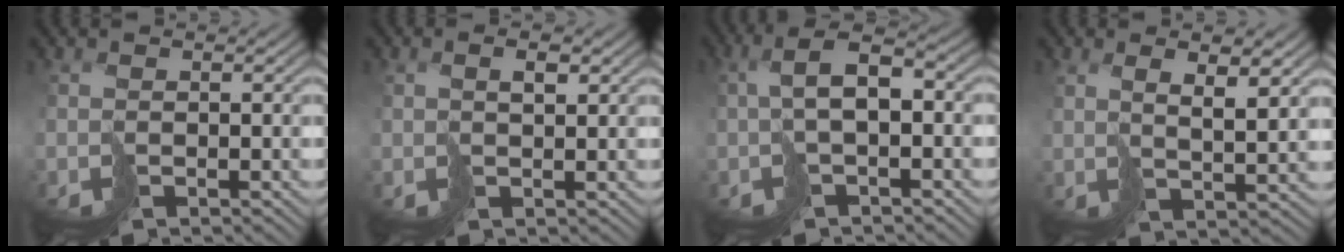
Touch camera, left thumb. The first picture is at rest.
{"total": 1.8, "force": [1.1, 0.5, 1.4], "torque": [-0.024, 0.004, 0.021]}
{"total": 5.7, "force": [-0.2, 2.2, 5.2], "torque": [-0.097, 0.015, -0.006]}
{"total": 4.9, "force": [2.7, 1.2, 3.9], "torque": [-0.059, 0.000, 0.050]}